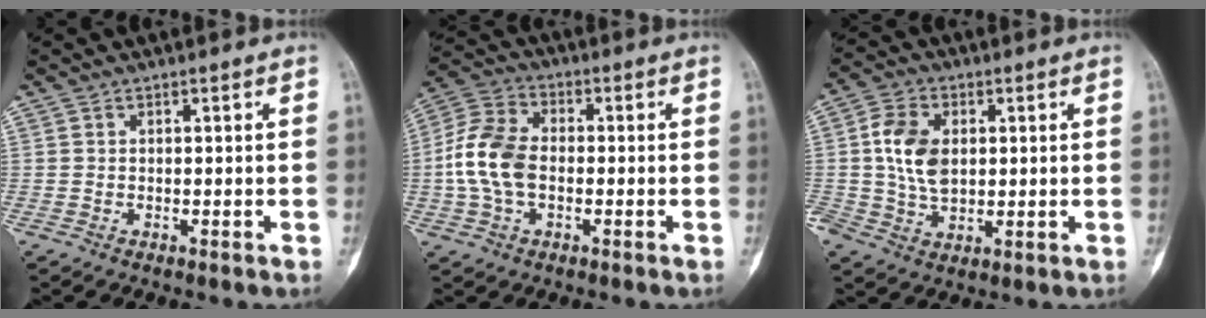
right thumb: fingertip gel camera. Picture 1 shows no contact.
{"total": 11.1, "force": [-1.4, 7.2, 8.4], "torque": [-0.171, 0.028, -0.036]}
{"total": 9.0, "force": [1.4, 6.0, 6.6], "torque": [-0.117, 0.002, 0.028]}